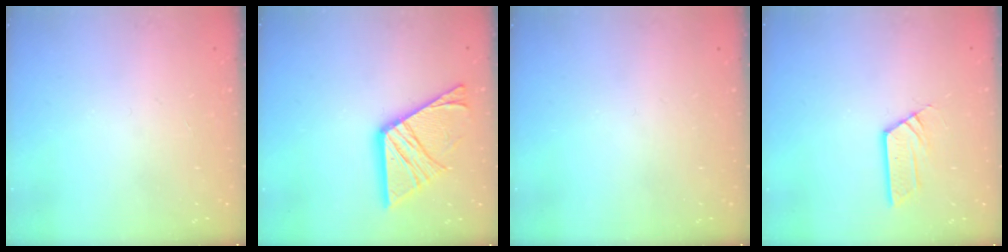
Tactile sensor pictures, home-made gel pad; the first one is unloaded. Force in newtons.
{"total": 17.2, "press": 17.1, "slide": 1.7}
{"total": 0.0}
{"total": 5.5, "press": 5.5, "slide": 0.3}